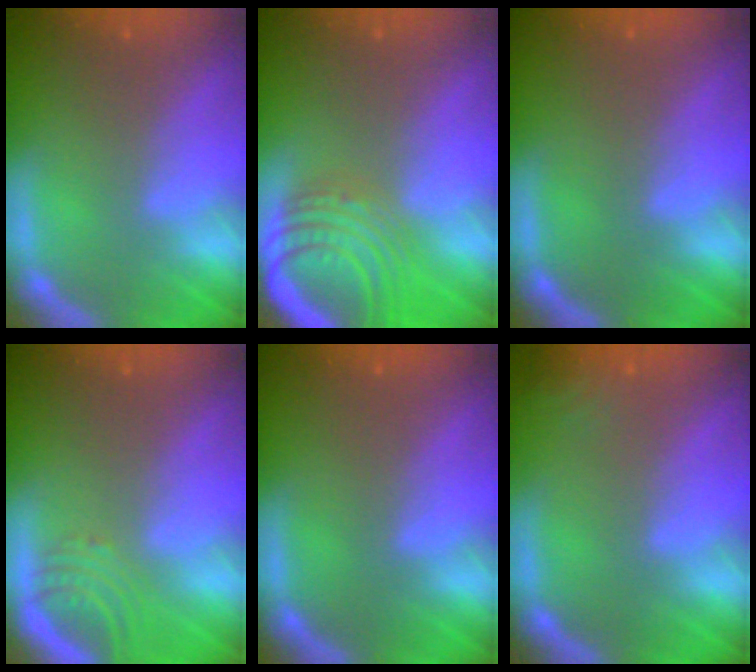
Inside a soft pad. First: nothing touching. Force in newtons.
{"total": 9.1}
{"total": 0.0}
{"total": 3.5}
{"total": 0.0}
{"total": 2.4}